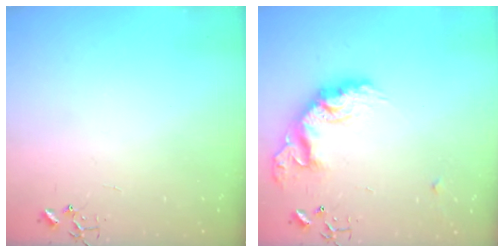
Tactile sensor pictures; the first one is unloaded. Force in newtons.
{"total": 17.2, "press": 17.2, "slide": 1.2}